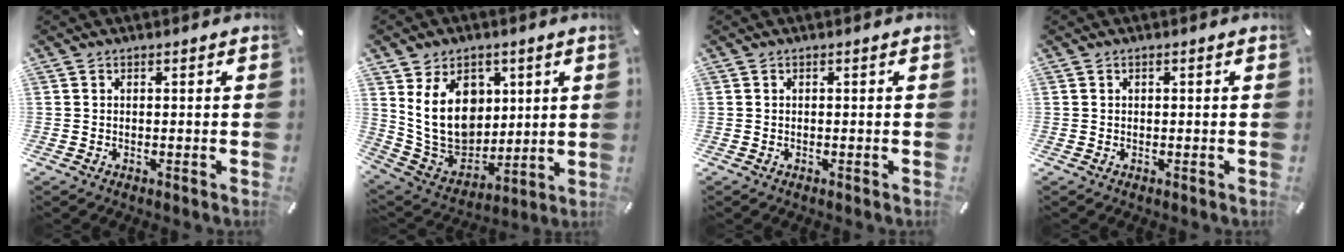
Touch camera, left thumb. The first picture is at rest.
{"total": 16.5, "force": [4.6, 13.0, 8.9], "torque": [-0.179, -0.020, 0.091]}
{"total": 0.0}
{"total": 0.0}